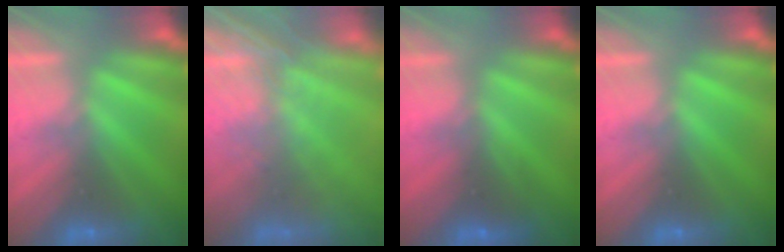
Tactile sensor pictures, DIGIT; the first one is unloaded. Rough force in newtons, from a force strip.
{"total": 6.7}
{"total": 2.4}
{"total": 0.0}